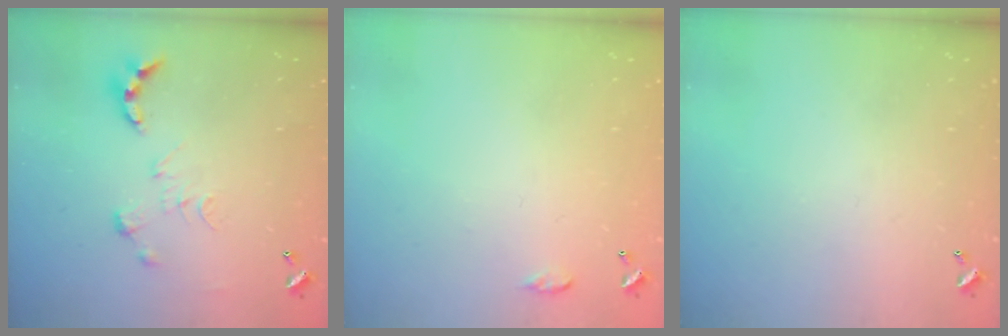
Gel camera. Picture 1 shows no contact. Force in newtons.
{"total": 4.7, "press": 4.7, "slide": 0.6}
{"total": 0.0}